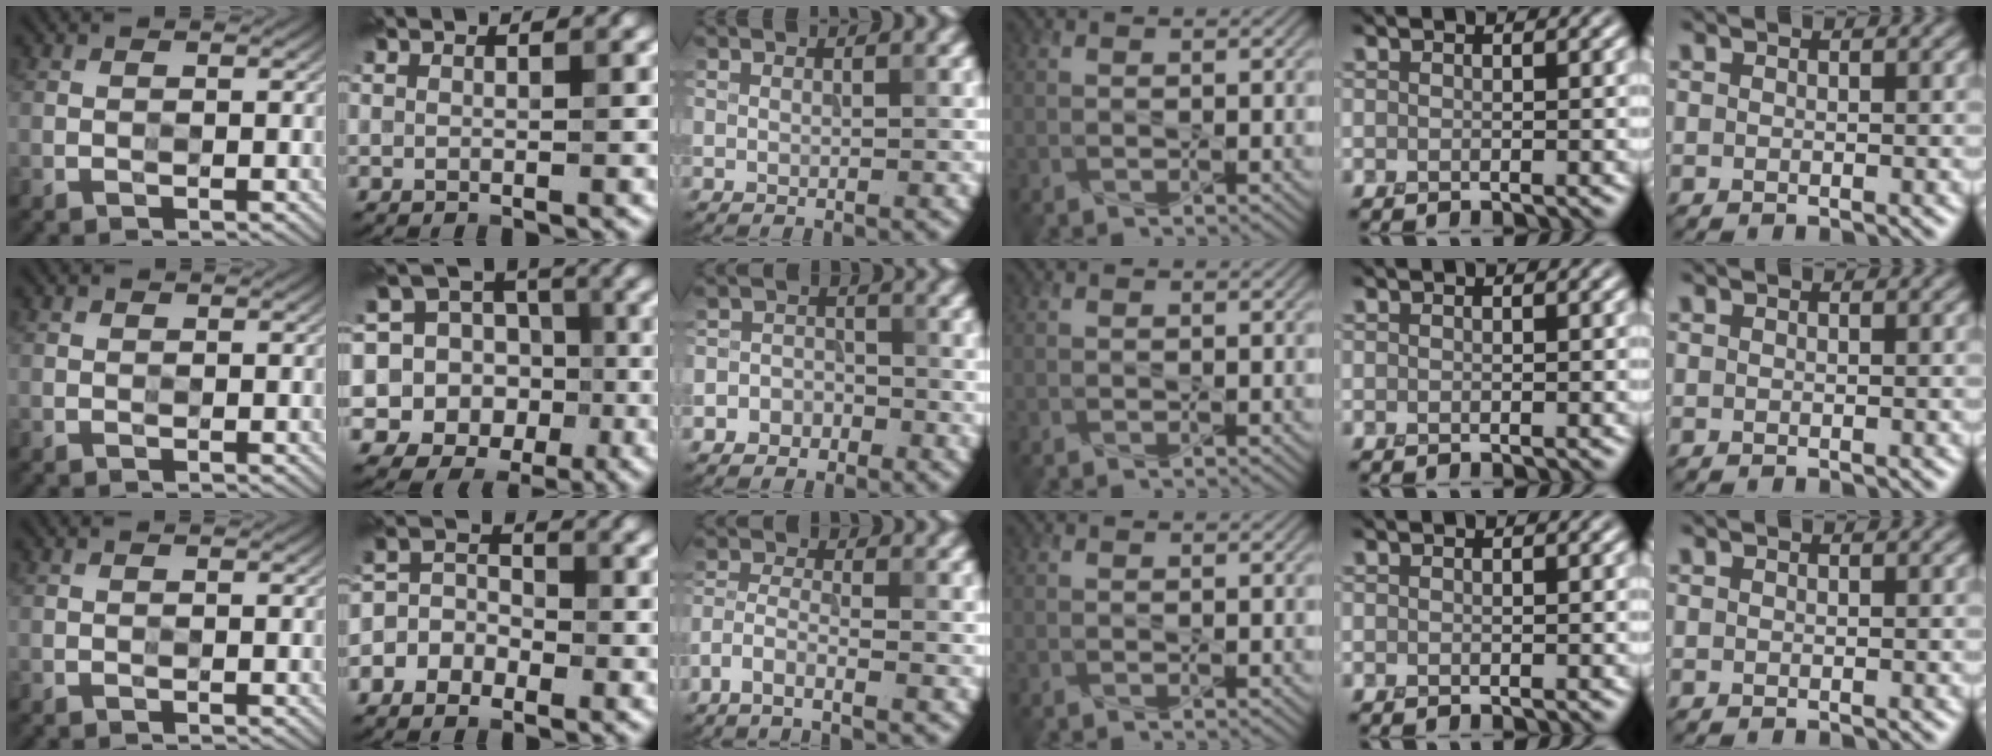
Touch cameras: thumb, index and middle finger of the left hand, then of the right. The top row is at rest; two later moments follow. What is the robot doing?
{"motion": "press", "object": "memory foam"}